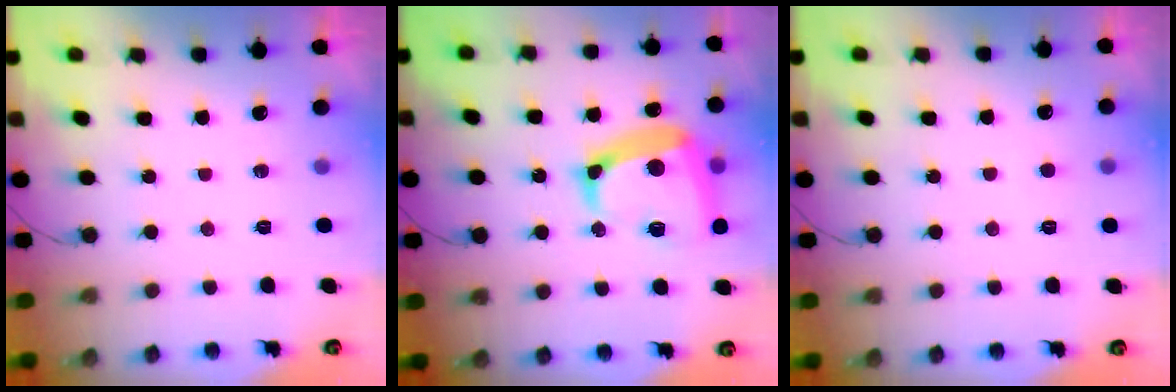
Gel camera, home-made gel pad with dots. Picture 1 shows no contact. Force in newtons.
{"total": 17.0, "press": 16.9, "slide": 2.1}
{"total": 2.4, "press": 2.4, "slide": 0.2}